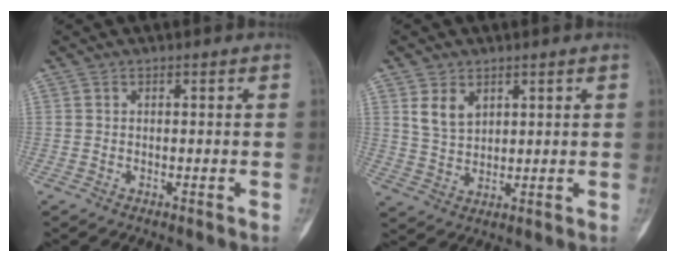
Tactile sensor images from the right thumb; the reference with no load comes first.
{"total": 5.1, "force": [2.5, 3.4, 2.9], "torque": [-0.042, -0.016, 0.056]}